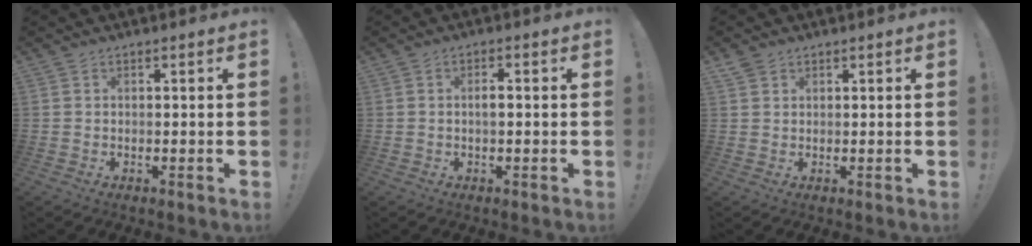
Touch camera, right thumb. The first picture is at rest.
{"total": 2.1, "force": [-0.4, 0.6, 2.0], "torque": [-0.031, 0.004, -0.010]}
{"total": 2.0, "force": [1.6, 1.0, 0.7], "torque": [-0.013, -0.005, 0.029]}